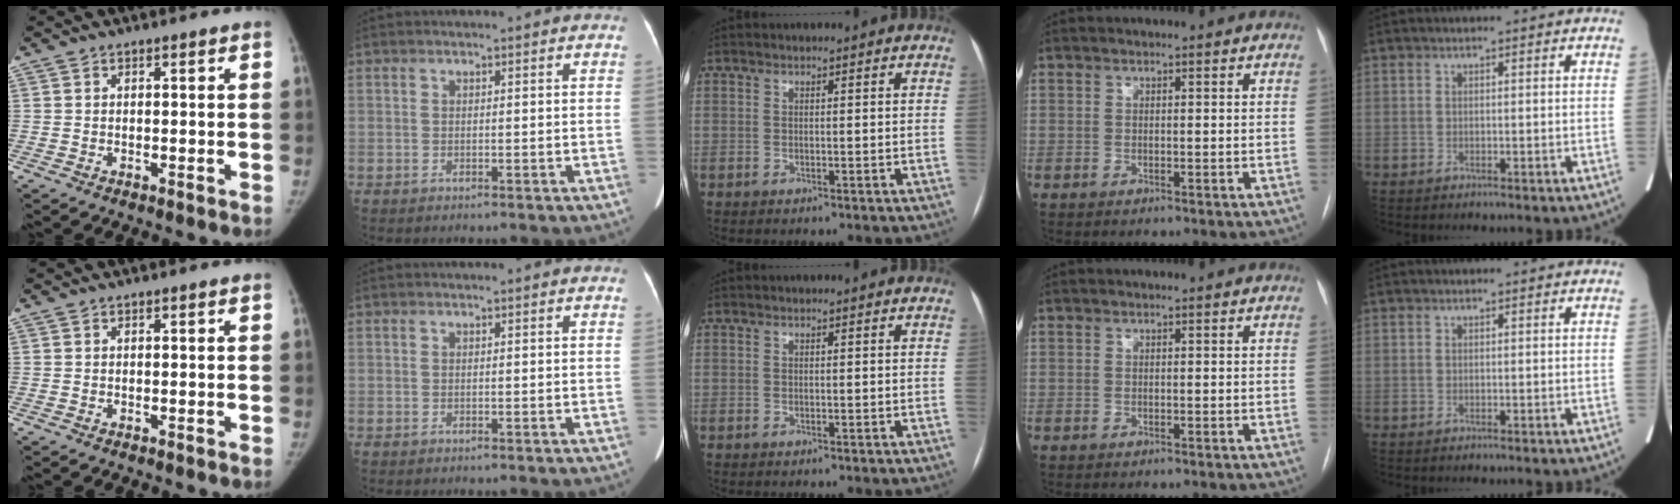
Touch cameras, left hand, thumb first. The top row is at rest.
{}